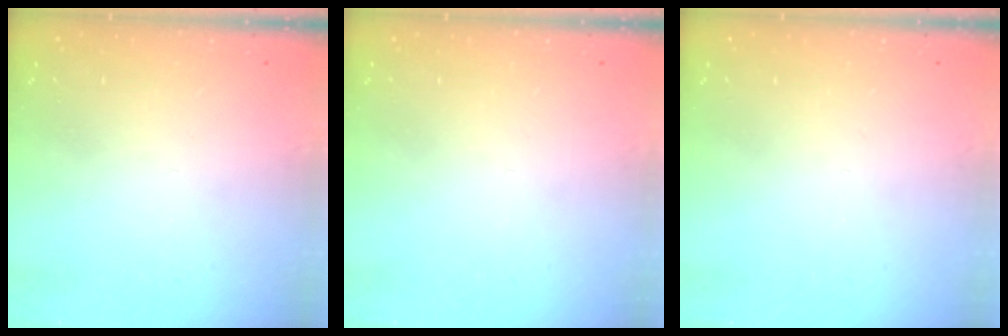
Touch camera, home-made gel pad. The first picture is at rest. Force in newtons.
{"total": 0.0}
{"total": 0.0}